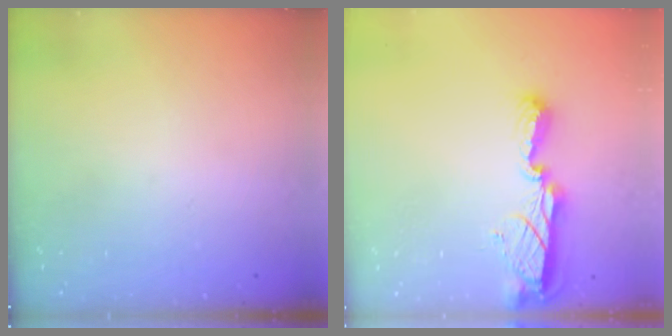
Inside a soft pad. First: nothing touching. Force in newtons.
{"total": 8.9, "press": 8.9, "slide": 0.5}